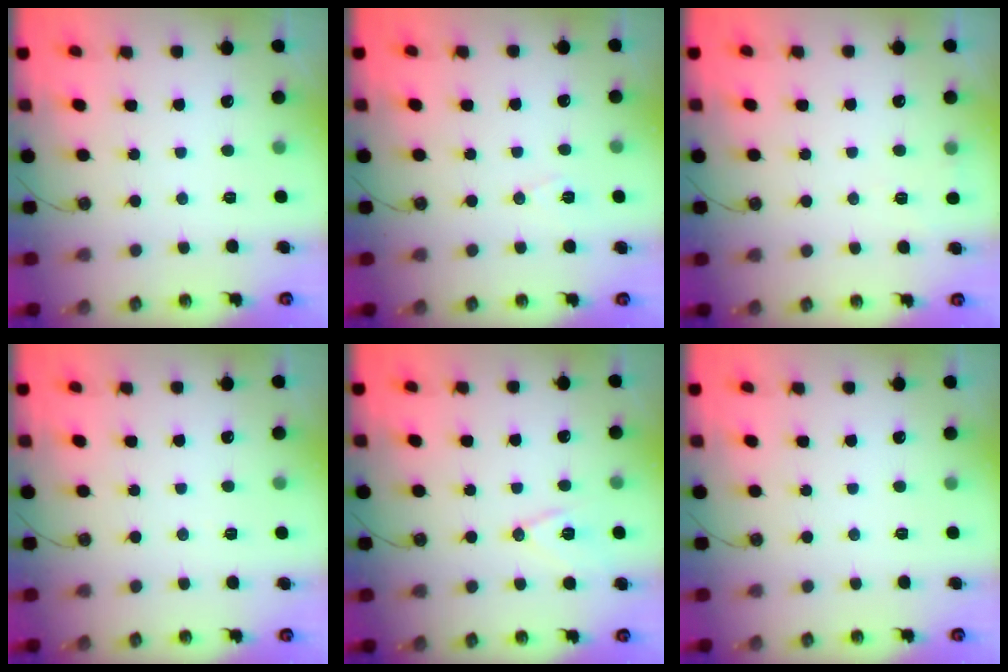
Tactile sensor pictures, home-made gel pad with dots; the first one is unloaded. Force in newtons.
{"total": 6.8, "press": 5.1, "slide": 4.5}
{"total": 2.7, "press": 2.6, "slide": 0.8}
{"total": 2.5, "press": 1.7, "slide": 1.8}
{"total": 10.0, "press": 9.3, "slide": 3.6}
{"total": 0.0}